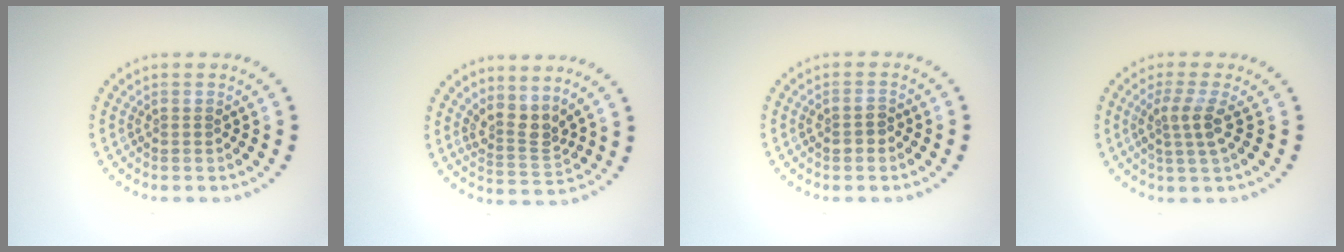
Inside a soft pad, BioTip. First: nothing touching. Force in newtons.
{"total": 2.8, "press": 2.0, "slide": 1.9}
{"total": 1.4, "press": 1.4, "slide": 0.4}
{"total": 2.6, "press": 1.9, "slide": 1.7}